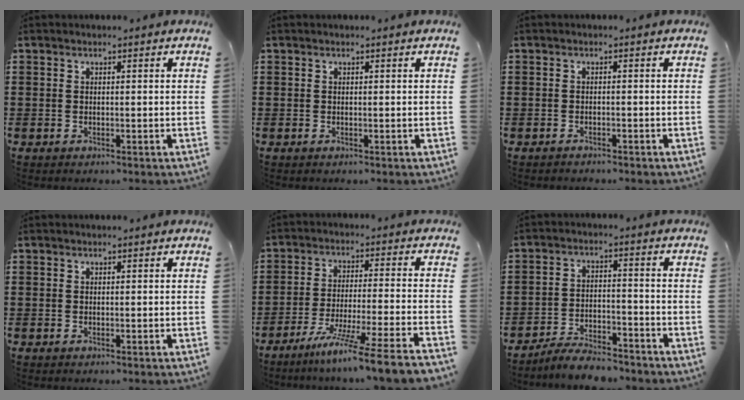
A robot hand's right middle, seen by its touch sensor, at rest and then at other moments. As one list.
[{"total": 0.0}, {"total": 1.0, "force": [-1.0, 0.1, 0.0], "torque": [-0.003, 0.000, -0.021]}, {"total": 0.0}, {"total": 9.1, "force": [-7.5, -1.6, 4.9], "torque": [-0.086, -0.014, -0.147]}, {"total": 5.4, "force": [-5.2, 0.7, 1.3], "torque": [-0.028, 0.004, -0.103]}]